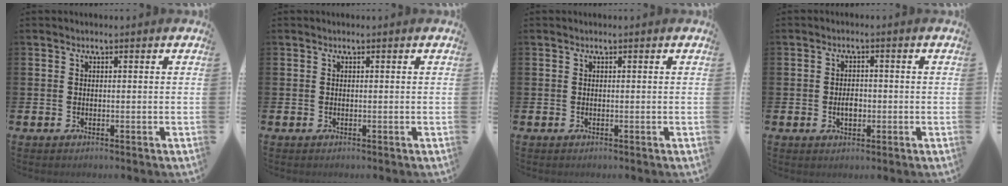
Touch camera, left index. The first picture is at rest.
{"total": 0.0}
{"total": 0.0}
{"total": 2.5, "force": [-0.4, 1.6, 1.9], "torque": [-0.019, -0.003, -0.014]}